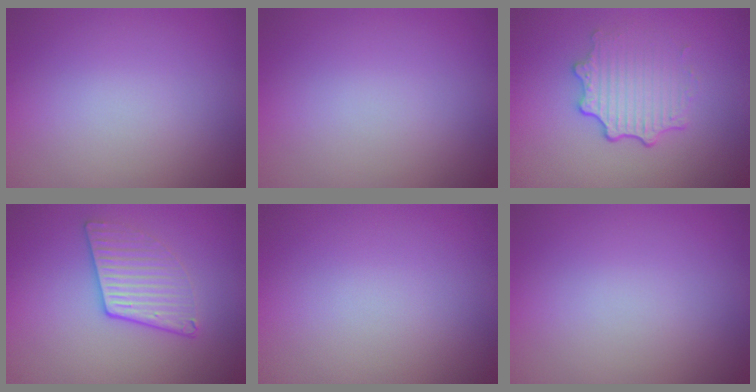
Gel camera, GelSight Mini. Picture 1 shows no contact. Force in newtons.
{"total": 0.0}
{"total": 3.4, "press": 2.7, "slide": 2.0}
{"total": 3.2, "press": 2.9, "slide": 1.5}
{"total": 0.0}
{"total": 0.0}